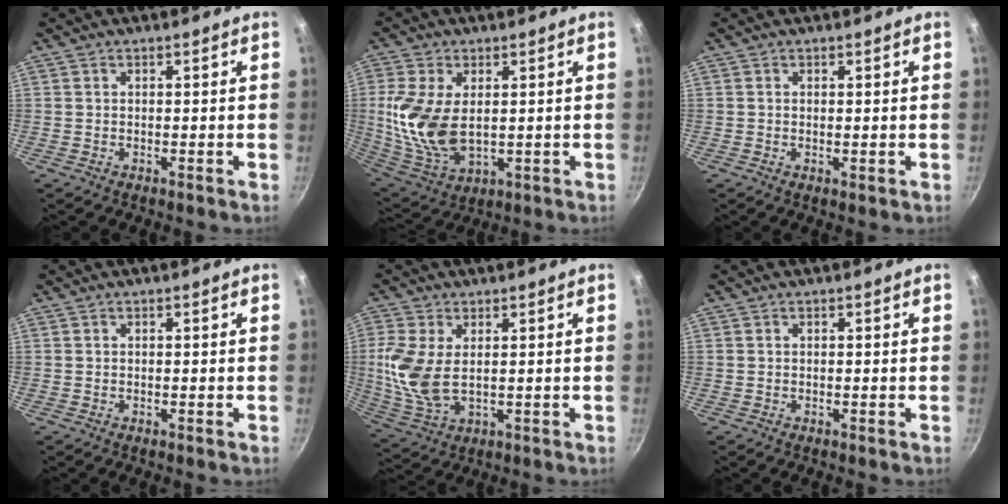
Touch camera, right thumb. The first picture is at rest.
{"total": 14.4, "force": [1.4, 8.5, 11.6], "torque": [-0.235, -0.018, 0.039]}
{"total": 0.6, "force": [0.2, 0.3, 0.6], "torque": [-0.008, -0.005, 0.000]}
{"total": 0.0}
{"total": 10.3, "force": [1.4, 5.8, 8.4], "torque": [-0.182, -0.007, 0.035]}
{"total": 0.0}